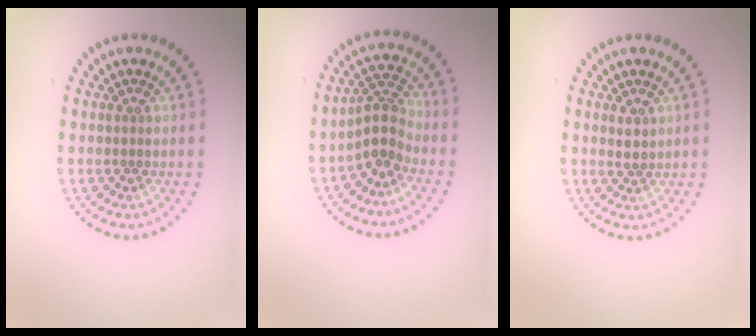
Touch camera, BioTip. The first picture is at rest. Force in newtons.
{"total": 3.1, "press": 2.3, "slide": 2.0}
{"total": 1.1, "press": 1.0, "slide": 0.5}